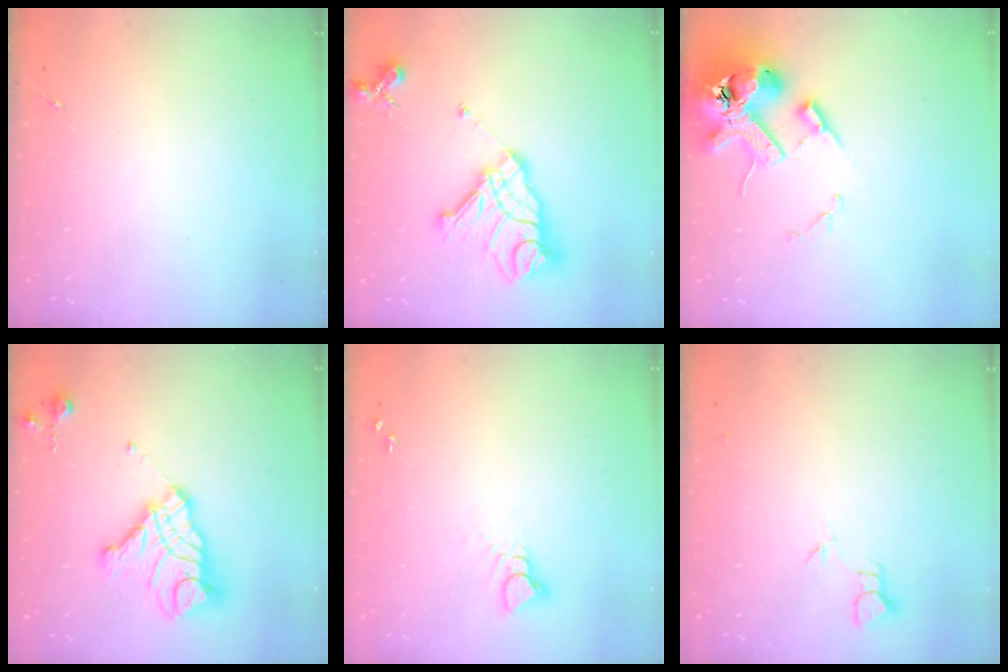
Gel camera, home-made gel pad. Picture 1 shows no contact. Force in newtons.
{"total": 17.5, "press": 17.3, "slide": 2.0}
{"total": 14.5, "press": 14.3, "slide": 2.0}
{"total": 18.0, "press": 17.9, "slide": 1.7}
{"total": 3.9, "press": 3.9, "slide": 0.2}
{"total": 2.0, "press": 2.0, "slide": 0.1}